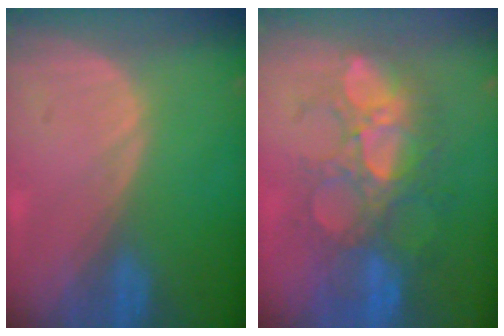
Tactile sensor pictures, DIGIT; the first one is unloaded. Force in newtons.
{"total": 9.9, "press": 9.4, "slide": 2.9}